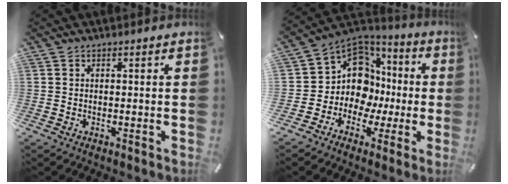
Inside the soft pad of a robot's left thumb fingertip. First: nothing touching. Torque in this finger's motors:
{"motor_torque": [0.02, 0.90, 0.10, 0.14, 0.06]}